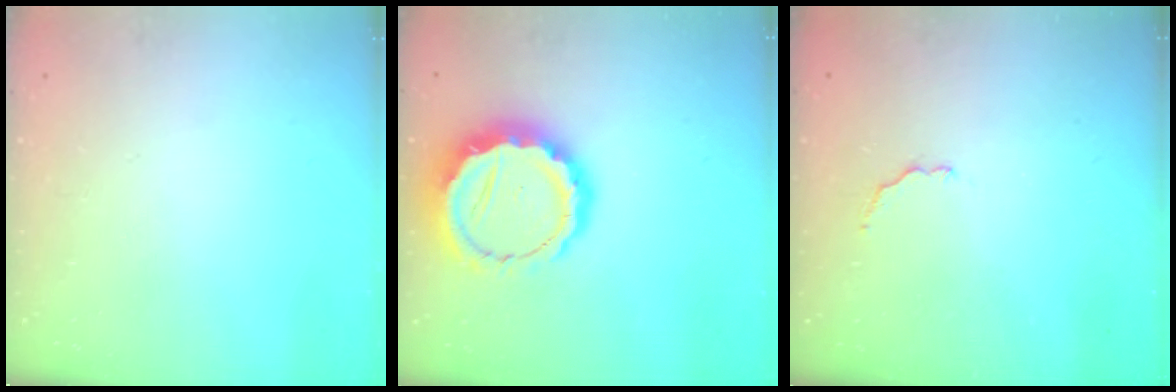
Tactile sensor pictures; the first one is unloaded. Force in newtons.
{"total": 14.2, "press": 13.9, "slide": 2.8}
{"total": 2.9, "press": 2.7, "slide": 0.9}